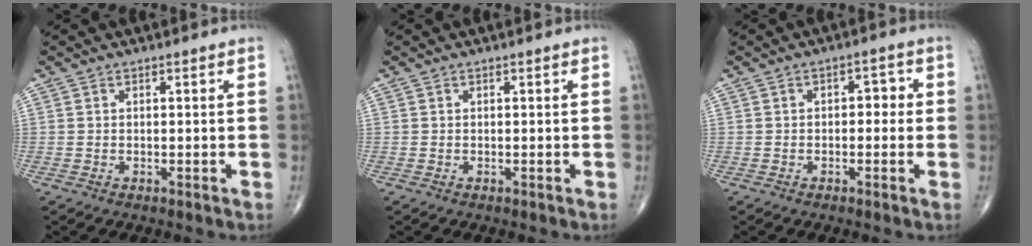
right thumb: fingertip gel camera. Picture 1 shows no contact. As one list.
[{"total": 0.0}, {"total": 3.4, "force": [0.0, 2.1, 2.7], "torque": [-0.015, 0.013, -0.008]}]